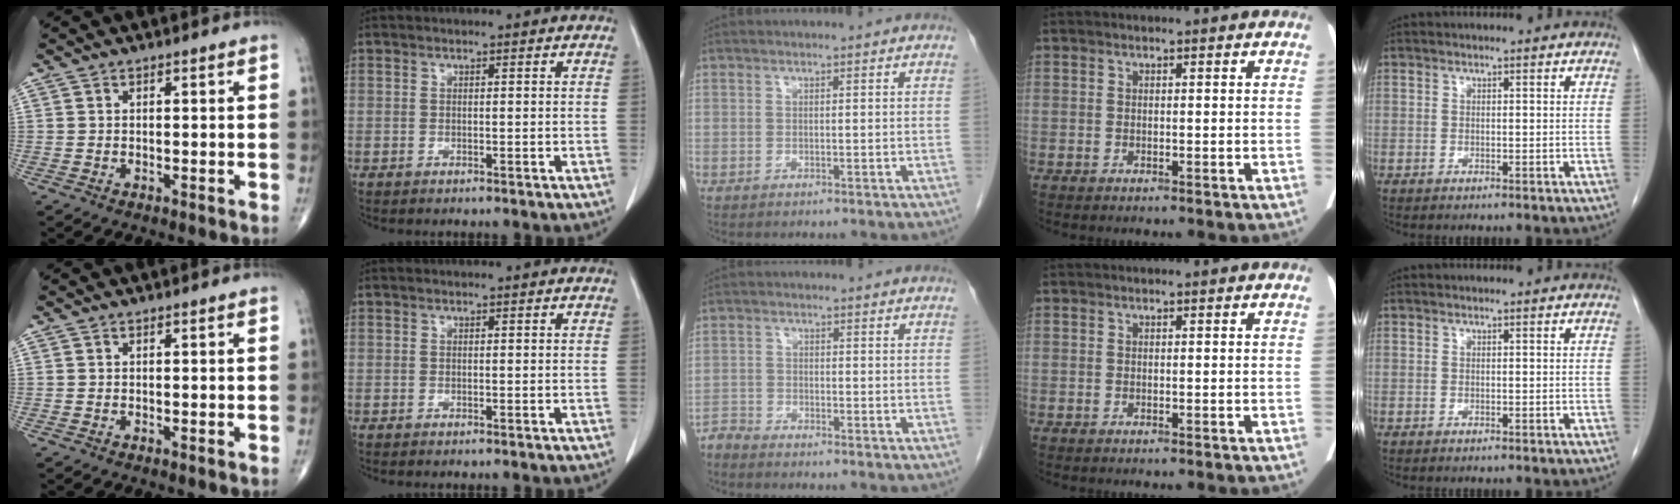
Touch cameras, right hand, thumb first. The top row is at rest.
{"middle": {"total": 2.0, "force": [-2.0, -0.2, -0.3], "torque": [0.014, -0.008, -0.039]}}